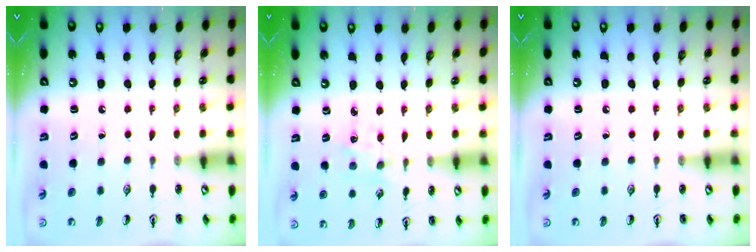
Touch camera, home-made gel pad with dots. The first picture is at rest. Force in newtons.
{"total": 1.2, "press": 1.2, "slide": 0.2}
{"total": 0.0}